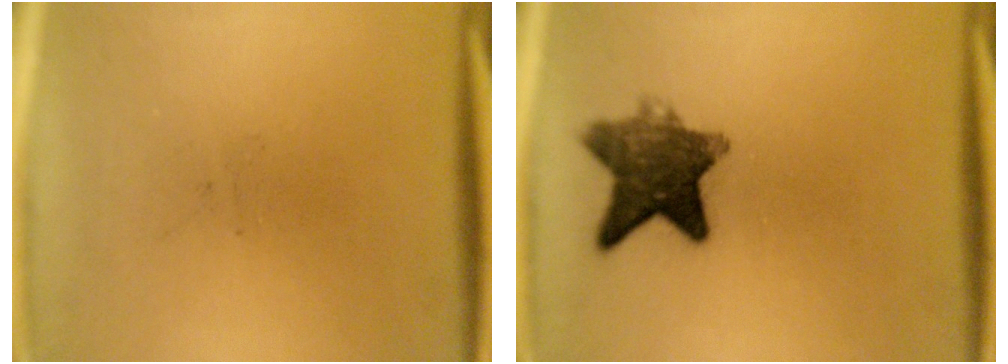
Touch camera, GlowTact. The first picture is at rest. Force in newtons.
{"total": 8.9}